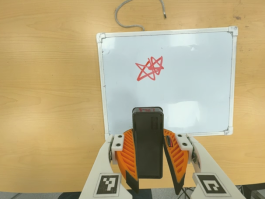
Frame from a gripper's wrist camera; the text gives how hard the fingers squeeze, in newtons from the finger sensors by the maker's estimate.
{"total": 9.0, "left": 7.3, "right": 10.7}